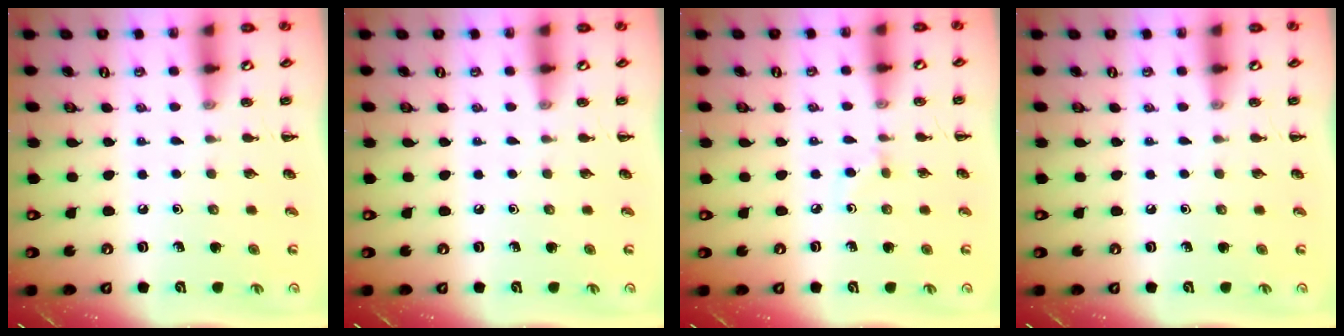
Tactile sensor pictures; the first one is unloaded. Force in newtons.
{"total": 0.0}
{"total": 2.6, "press": 2.4, "slide": 1.1}
{"total": 0.0}